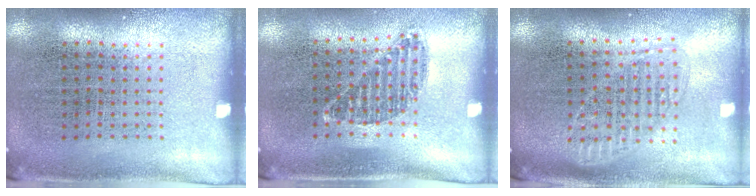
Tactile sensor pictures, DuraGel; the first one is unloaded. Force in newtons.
{"total": 1.0, "press": 0.9, "slide": 0.5}
{"total": 1.6, "press": 1.3, "slide": 0.8}